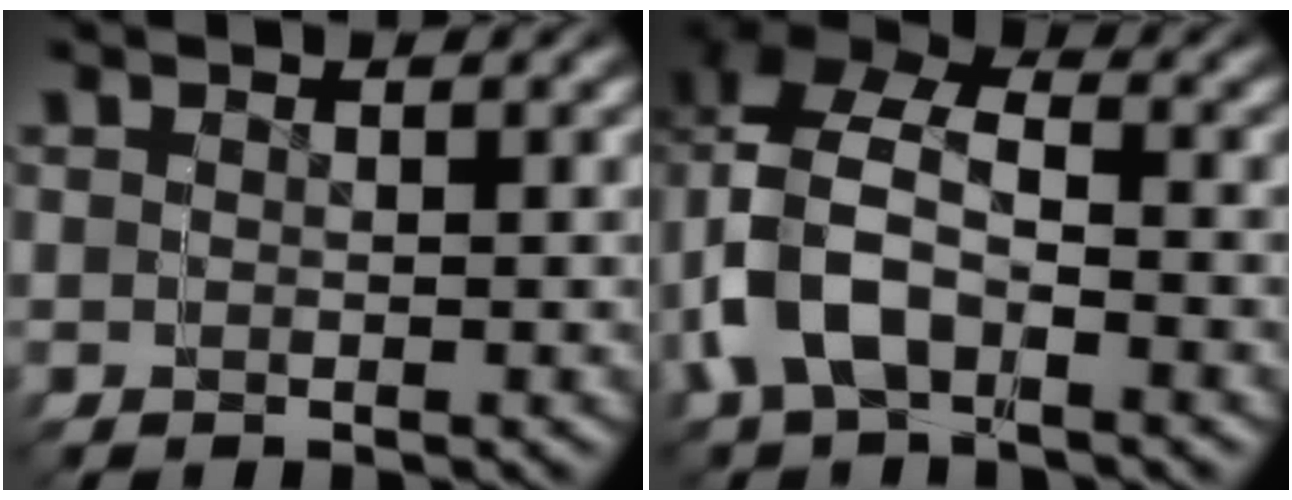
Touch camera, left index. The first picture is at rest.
{"total": 11.2, "force": [-1.2, 9.5, 5.8], "torque": [-0.134, -0.014, -0.029]}